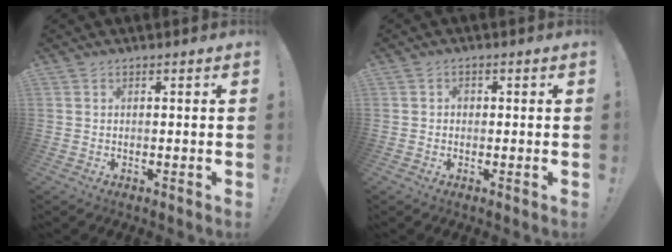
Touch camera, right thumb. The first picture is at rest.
{"total": 1.1, "force": [-0.5, 0.9, 0.6], "torque": [-0.017, 0.008, -0.009]}